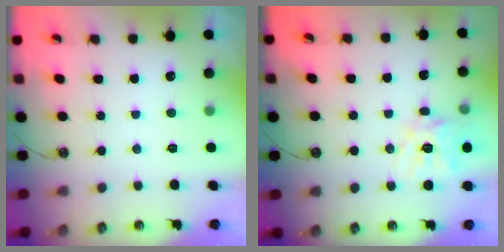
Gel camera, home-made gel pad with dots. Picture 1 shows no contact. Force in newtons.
{"total": 12.9, "press": 12.8, "slide": 1.7}